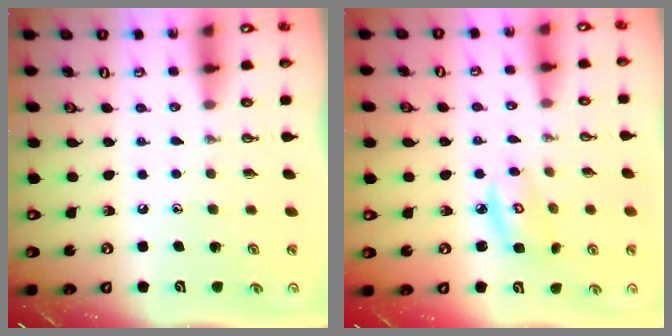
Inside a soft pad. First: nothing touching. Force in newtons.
{"total": 5.0, "press": 5.0, "slide": 0.3}